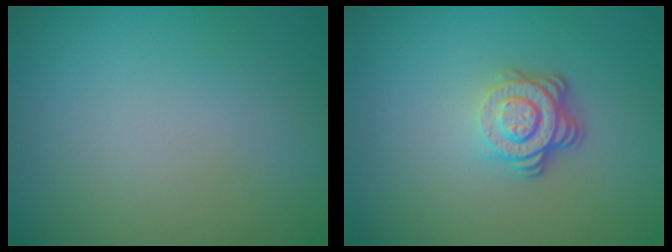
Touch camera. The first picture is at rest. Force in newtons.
{"total": 3.9, "press": 2.7, "slide": 2.8}